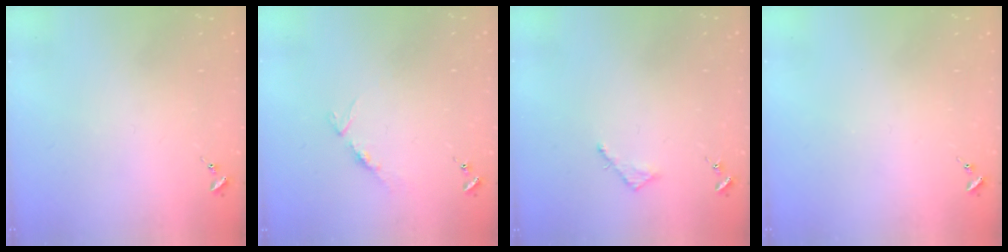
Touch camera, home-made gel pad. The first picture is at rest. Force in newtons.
{"total": 5.9, "press": 5.9, "slide": 0.5}
{"total": 2.5, "press": 2.5, "slide": 0.2}
{"total": 0.0}